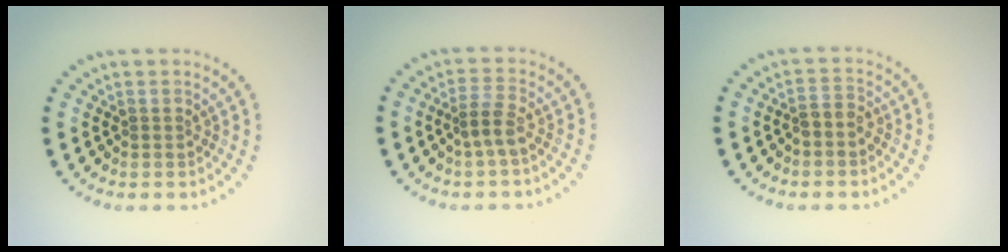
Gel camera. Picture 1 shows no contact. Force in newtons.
{"total": 2.0, "press": 1.5, "slide": 1.3}
{"total": 1.7, "press": 1.4, "slide": 1.0}